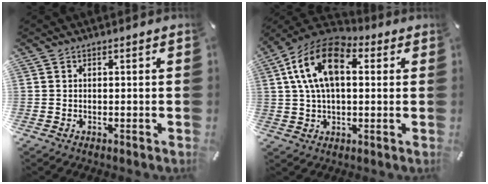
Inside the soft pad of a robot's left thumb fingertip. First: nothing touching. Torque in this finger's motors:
{"motor_torque": [0.39, 1.64, 1.57, -1.19, 0.24]}